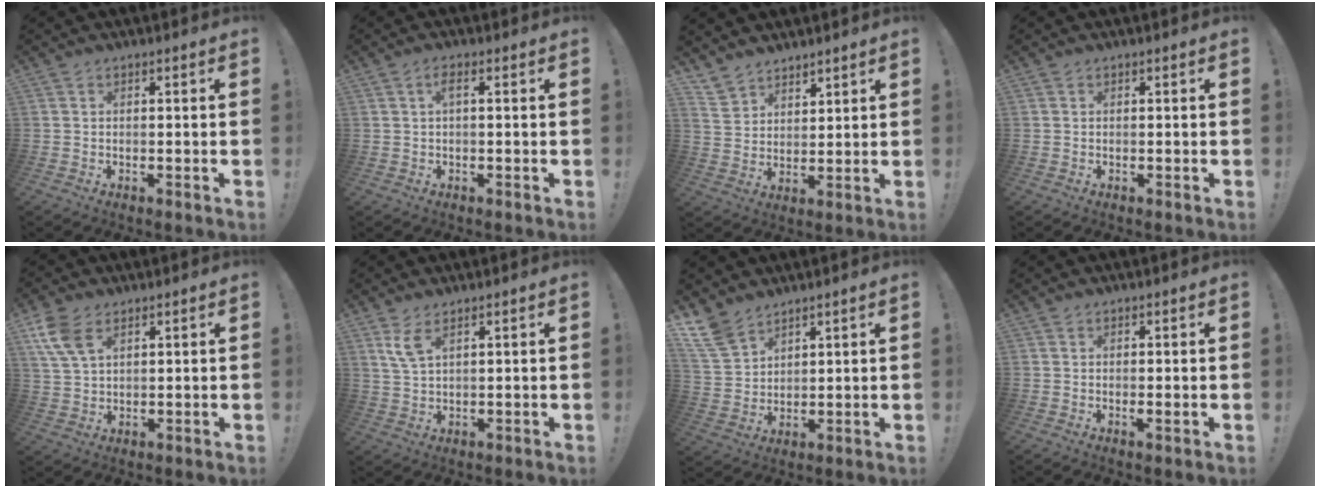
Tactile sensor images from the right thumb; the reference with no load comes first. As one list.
[{"total": 2.2, "force": [0.3, 0.4, 2.1], "torque": [-0.042, 0.004, 0.002]}, {"total": 6.7, "force": [5.8, 3.2, 0.1], "torque": [-0.015, -0.047, 0.115]}, {"total": 0.0}, {"total": 8.5, "force": [4.5, 4.7, 5.5], "torque": [-0.104, -0.012, 0.087]}, {"total": 5.2, "force": [3.0, 1.6, 4.0], "torque": [-0.080, -0.006, 0.055]}, {"total": 9.1, "force": [7.1, 4.6, 3.2], "torque": [-0.073, -0.040, 0.144]}, {"total": 1.0, "force": [0.3, 0.1, 1.0], "torque": [-0.016, -0.002, 0.005]}]